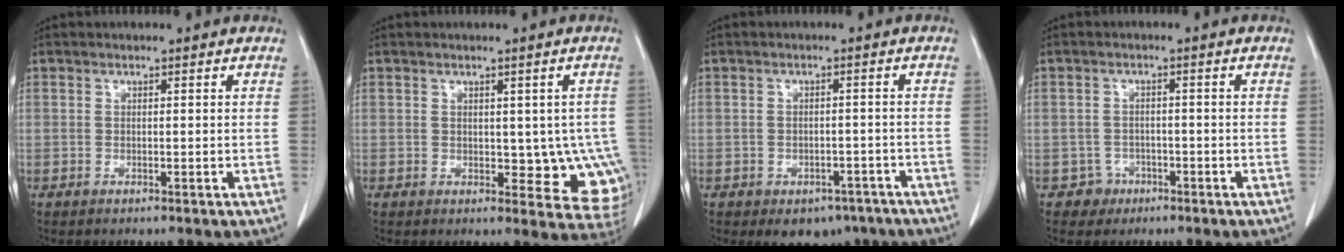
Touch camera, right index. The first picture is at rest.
{"total": 8.0, "force": [-0.5, 4.5, 6.6], "torque": [-0.048, 0.000, 0.001]}
{"total": 6.6, "force": [-4.6, 4.1, 2.2], "torque": [-0.009, 0.011, -0.056]}
{"total": 2.7, "force": [-1.4, 2.3, -0.4], "torque": [0.011, 0.014, -0.023]}